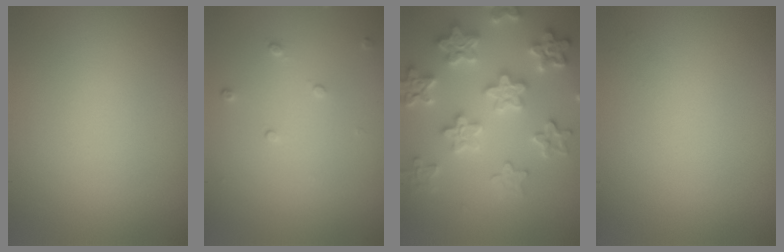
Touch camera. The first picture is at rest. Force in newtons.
{"total": 0.7, "press": 0.5, "slide": 0.5}
{"total": 6.1, "press": 6.0, "slide": 1.2}
{"total": 0.6, "press": 0.5, "slide": 0.3}